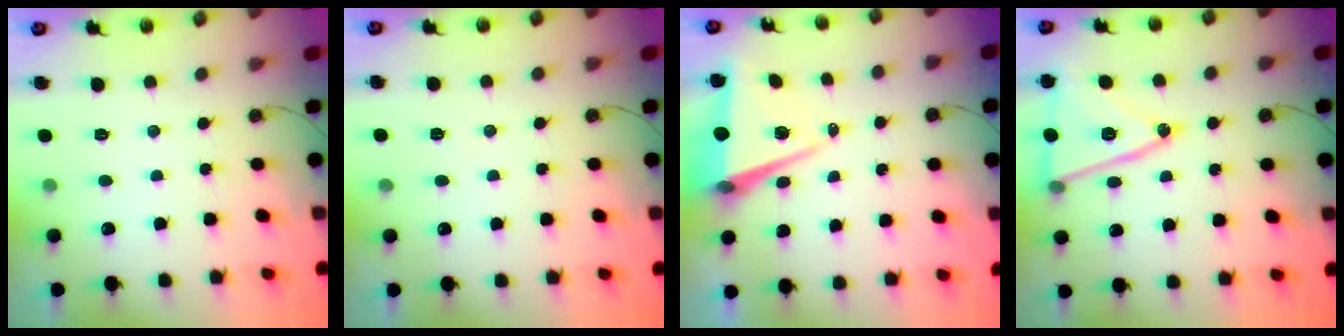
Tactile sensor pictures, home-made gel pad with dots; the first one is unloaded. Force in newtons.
{"total": 5.5, "press": 3.6, "slide": 4.1}
{"total": 7.5, "press": 6.2, "slide": 4.2}
{"total": 16.2, "press": 15.8, "slide": 3.6}